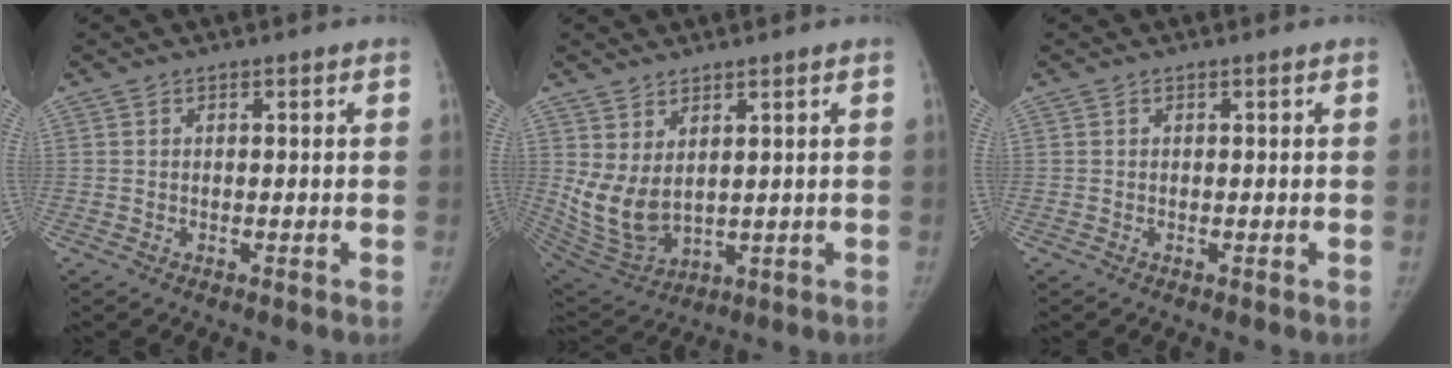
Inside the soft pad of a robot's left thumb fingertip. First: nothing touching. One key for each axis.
{"total": 9.5, "fx": 2.7, "fy": 5.4, "fz": 7.3, "tx": -0.141, "ty": -0.023, "tz": 0.076}
{"total": 0.0}